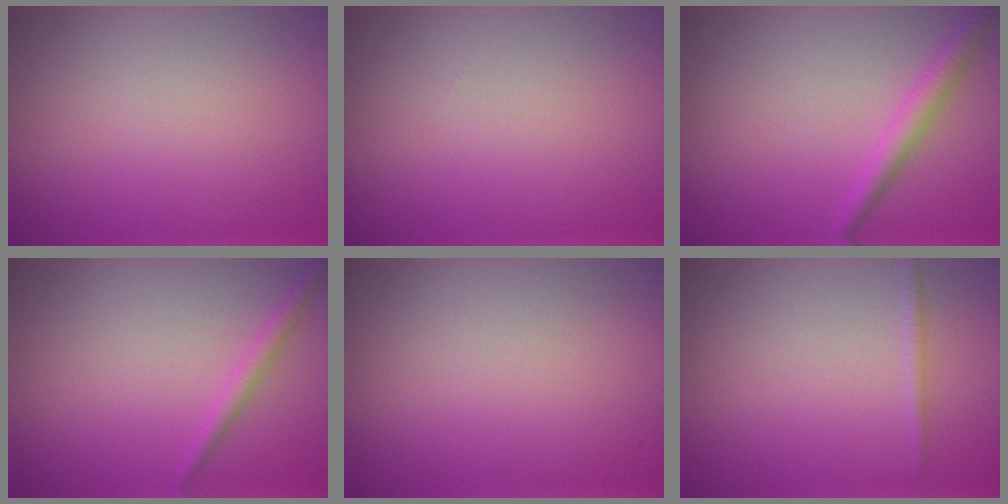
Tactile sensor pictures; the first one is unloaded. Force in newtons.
{"total": 0.0}
{"total": 2.3, "press": 2.3, "slide": 0.1}
{"total": 1.4, "press": 1.4, "slide": 0.1}
{"total": 0.0}
{"total": 0.7, "press": 0.7, "slide": 0.0}